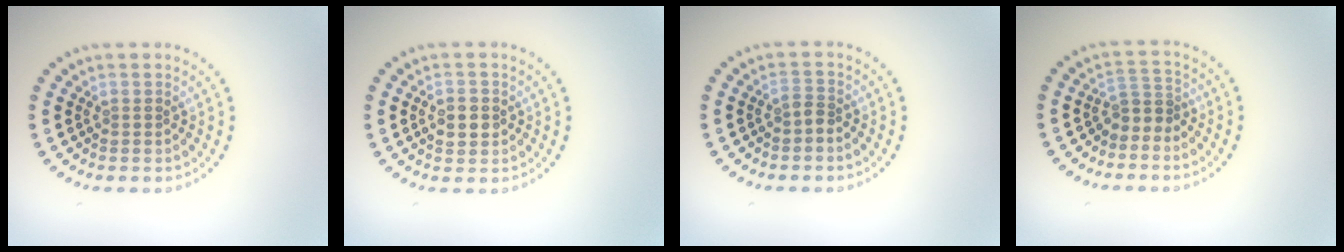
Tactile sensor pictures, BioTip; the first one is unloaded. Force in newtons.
{"total": 2.6, "press": 2.6, "slide": 0.2}
{"total": 1.0, "press": 0.6, "slide": 0.8}
{"total": 2.0, "press": 1.3, "slide": 1.5}